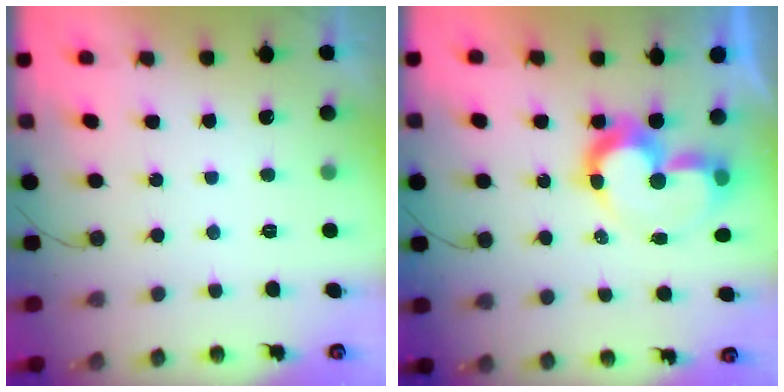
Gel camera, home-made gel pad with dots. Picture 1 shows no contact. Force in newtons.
{"total": 10.0, "press": 9.5, "slide": 3.3}